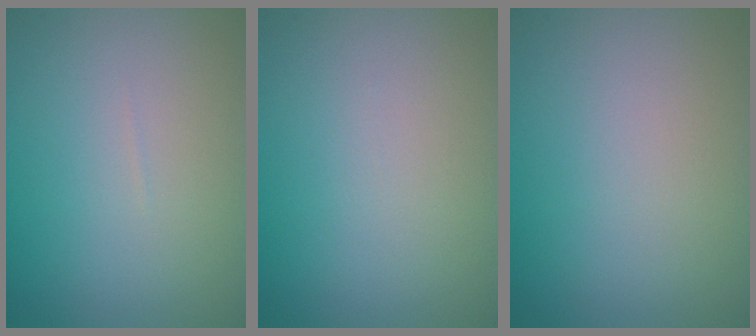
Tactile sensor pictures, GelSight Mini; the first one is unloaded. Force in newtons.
{"total": 0.0}
{"total": 0.0}